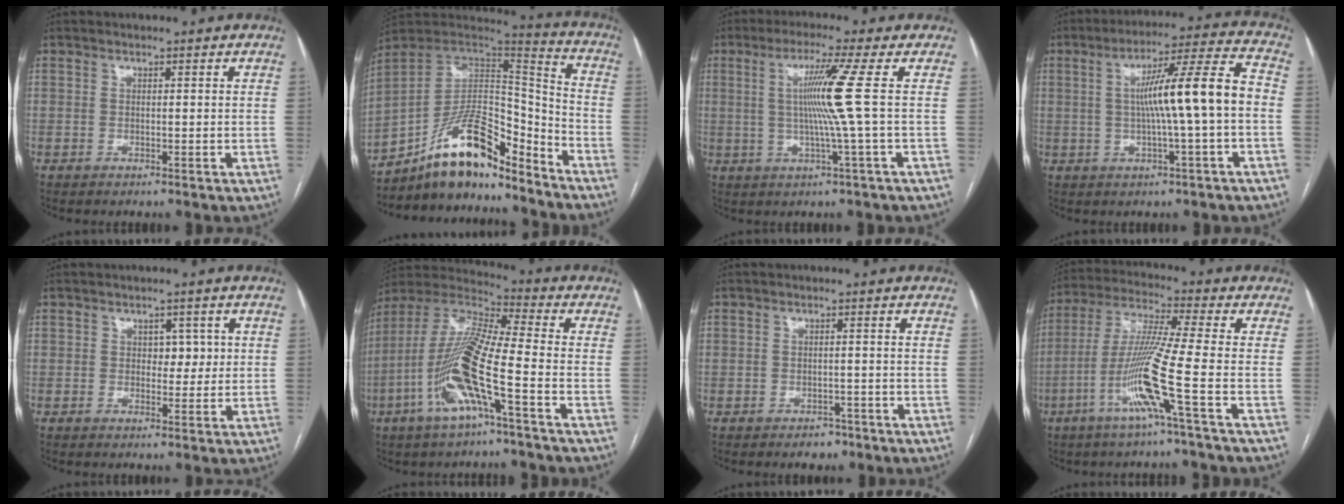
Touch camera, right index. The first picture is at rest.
{"total": 16.6, "force": [-13.4, 4.7, 8.7], "torque": [-0.137, 0.042, -0.233]}
{"total": 7.8, "force": [0.7, -2.7, 7.3], "torque": [-0.136, 0.000, 0.021]}
{"total": 12.0, "force": [-0.6, -0.4, 12.0], "torque": [-0.190, 0.022, -0.010]}
{"total": 2.9, "force": [0.6, 2.1, 2.0], "torque": [-0.016, 0.005, 0.008]}
{"total": 15.7, "force": [-5.7, 1.9, 14.5], "torque": [-0.311, -0.001, -0.113]}
{"total": 2.5, "force": [-1.8, 1.5, 0.8], "torque": [-0.007, 0.003, -0.018]}
{"total": 12.1, "force": [-4.8, -2.2, 10.9], "torque": [-0.221, -0.011, -0.099]}